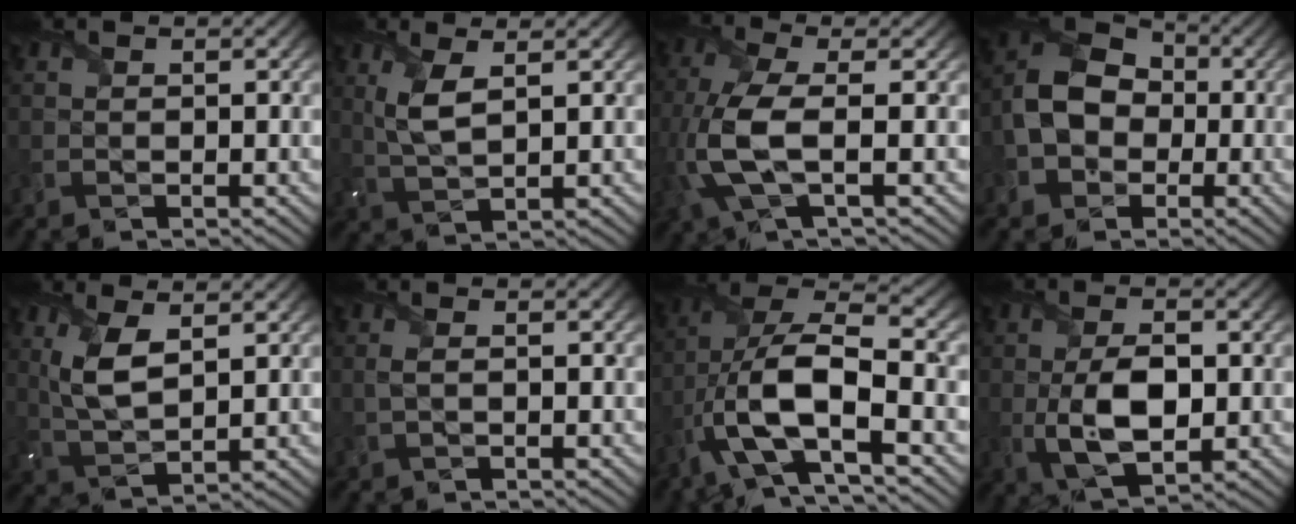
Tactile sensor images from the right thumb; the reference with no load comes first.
{"total": 4.3, "force": [1.6, 1.4, 3.7], "torque": [-0.095, -0.002, 0.034]}
{"total": 7.7, "force": [-1.2, 2.8, 7.1], "torque": [-0.183, 0.003, -0.030]}
{"total": 8.7, "force": [-1.6, 6.9, 5.0], "torque": [-0.105, -0.005, -0.043]}
{"total": 6.0, "force": [2.2, 2.5, 5.0], "torque": [-0.120, -0.004, 0.049]}
{"total": 1.2, "force": [0.0, 0.3, 1.1], "torque": [-0.026, 0.004, -0.003]}
{"total": 14.2, "force": [-4.9, 5.6, 12.1], "torque": [-0.272, -0.015, -0.091]}
{"total": 7.1, "force": [-0.7, 3.7, 6.0], "torque": [-0.126, -0.006, -0.013]}